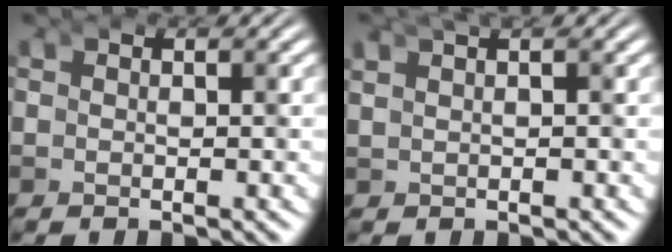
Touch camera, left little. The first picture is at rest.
{"total": 2.6, "force": [0.8, 1.9, 1.7], "torque": [-0.024, 0.010, 0.008]}